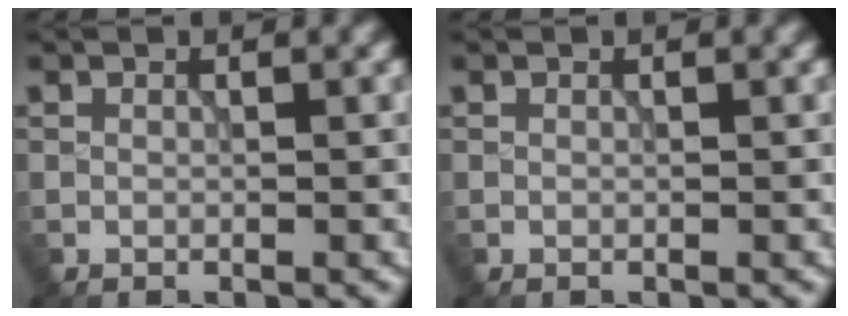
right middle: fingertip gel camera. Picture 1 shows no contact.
{"total": 0.0}